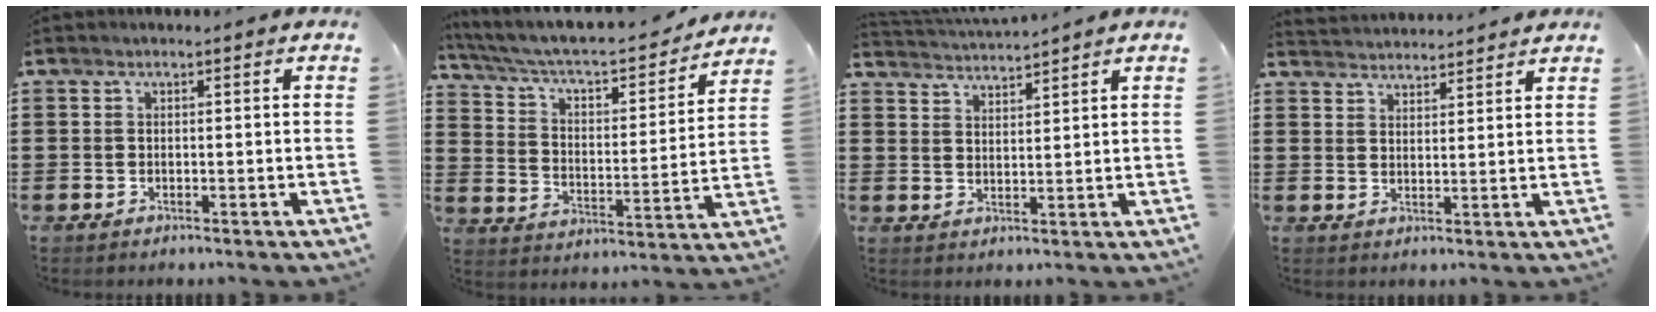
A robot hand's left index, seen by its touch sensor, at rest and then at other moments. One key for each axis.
{"total": 5.5, "fx": 4.8, "fy": 1.0, "fz": 2.5, "tx": -0.073, "ty": -0.043, "tz": 0.074}
{"total": 3.1, "fx": 3.0, "fy": -0.7, "fz": -0.2, "tx": -0.007, "ty": -0.016, "tz": 0.054}
{"total": 2.9, "fx": 2.8, "fy": -0.3, "fz": -0.5, "tx": 0.000, "ty": -0.012, "tz": 0.053}